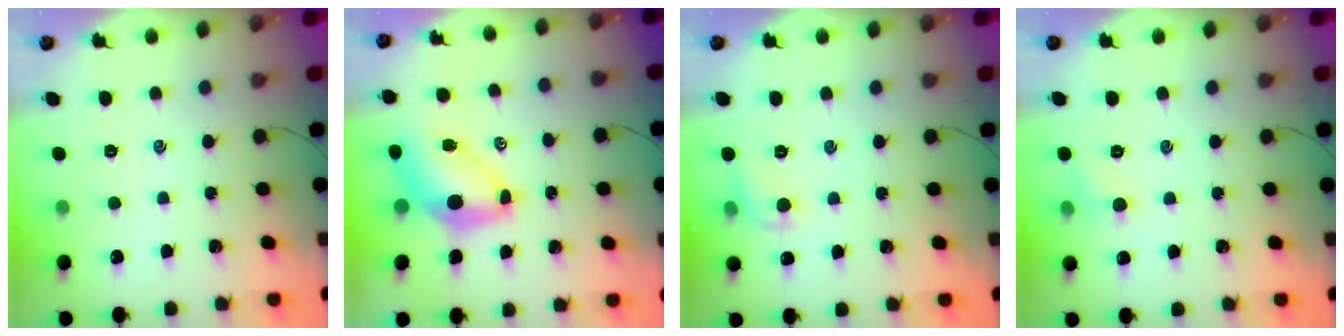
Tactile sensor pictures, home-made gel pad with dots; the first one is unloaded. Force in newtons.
{"total": 8.9, "press": 8.6, "slide": 2.2}
{"total": 6.2, "press": 6.0, "slide": 1.4}
{"total": 5.4, "press": 5.1, "slide": 1.8}